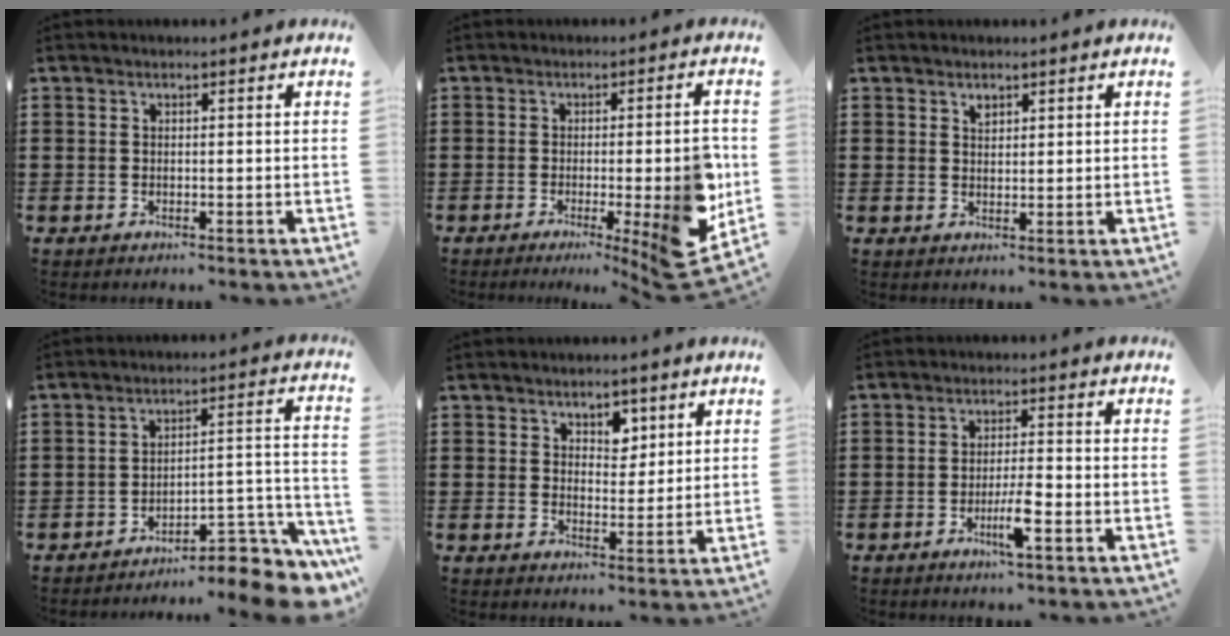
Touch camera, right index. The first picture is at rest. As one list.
[{"total": 9.0, "force": [-2.2, 1.2, 8.6], "torque": [-0.107, -0.029, -0.035]}, {"total": 1.1, "force": [0.9, 0.6, 0.4], "torque": [-0.010, 0.002, 0.017]}, {"total": 7.1, "force": [-6.1, 1.7, 3.3], "torque": [-0.044, 0.005, -0.115]}, {"total": 3.4, "force": [2.3, 2.4, 0.8], "torque": [-0.020, 0.010, 0.040]}, {"total": 4.8, "force": [-2.0, 0.5, 4.3], "torque": [-0.086, -0.011, -0.039]}]